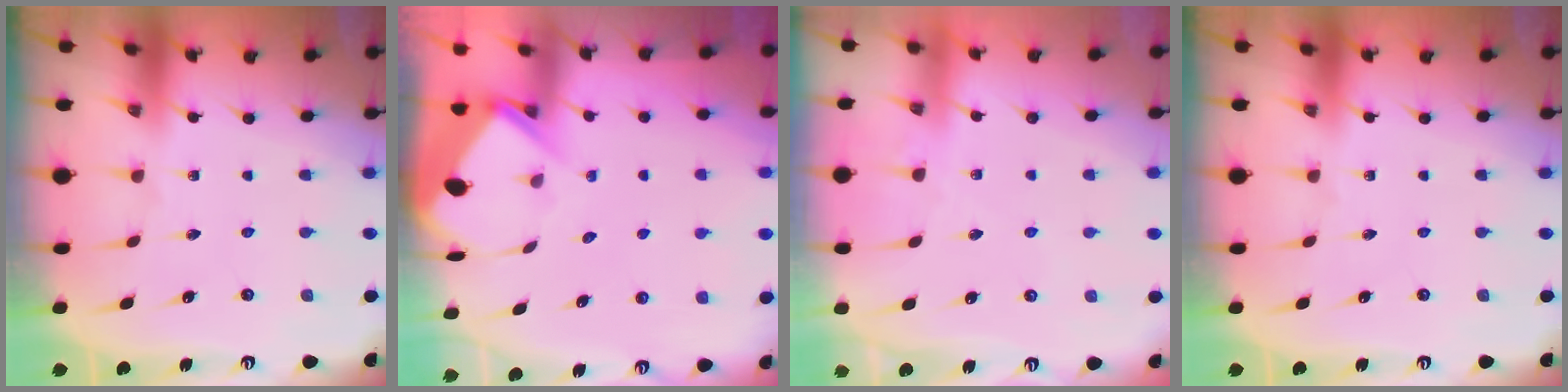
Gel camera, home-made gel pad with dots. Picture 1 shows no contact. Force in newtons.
{"total": 3.9, "press": 3.9, "slide": 0.4}
{"total": 2.1, "press": 2.1, "slide": 0.4}
{"total": 0.0}